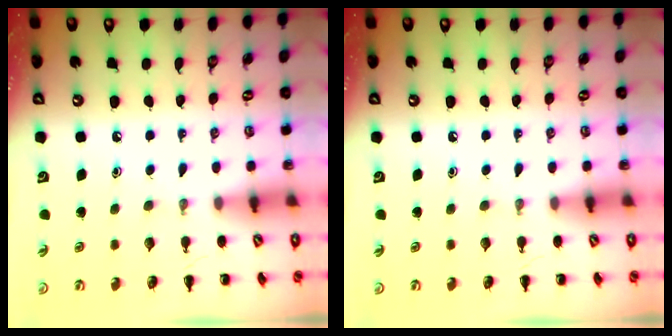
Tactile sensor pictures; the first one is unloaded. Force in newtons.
{"total": 0.0}